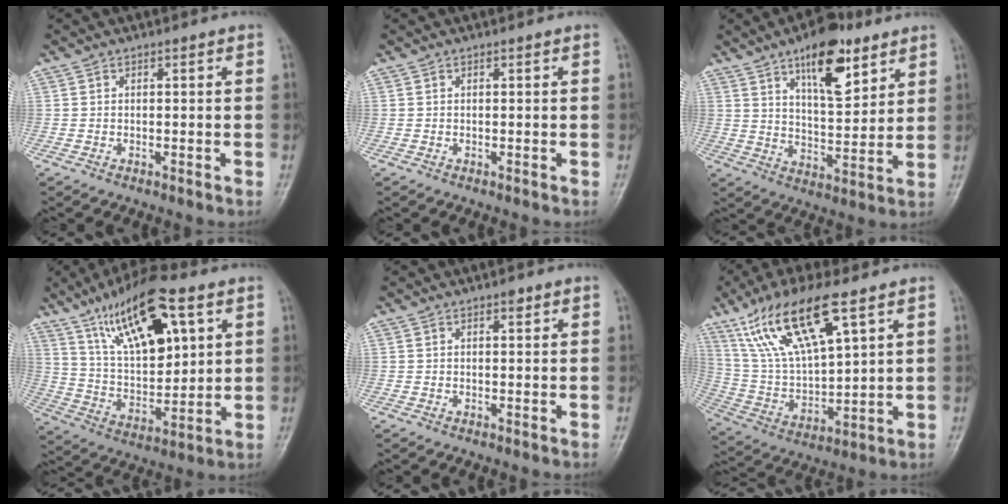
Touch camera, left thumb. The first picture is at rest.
{"total": 0.0}
{"total": 13.9, "force": [8.1, 5.7, 9.7], "torque": [-0.119, -0.046, 0.129]}
{"total": 18.6, "force": [9.4, 7.3, 14.3], "torque": [-0.214, -0.026, 0.174]}
{"total": 1.2, "force": [0.7, 0.5, 0.8], "torque": [-0.005, -0.001, 0.007]}
{"total": 17.8, "force": [9.9, 5.4, 13.7], "torque": [-0.260, -0.025, 0.201]}